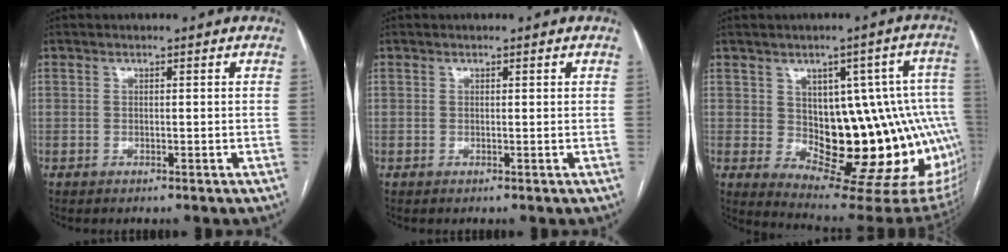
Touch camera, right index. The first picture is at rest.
{"total": 0.0}
{"total": 19.5, "force": [-1.4, 7.7, 17.9], "torque": [-0.149, 0.028, 0.005]}